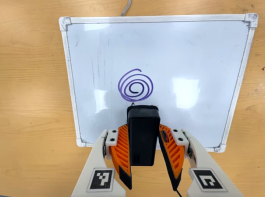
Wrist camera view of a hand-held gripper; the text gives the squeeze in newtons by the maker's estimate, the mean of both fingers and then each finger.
{"total": 4.2, "left": 3.2, "right": 5.3}